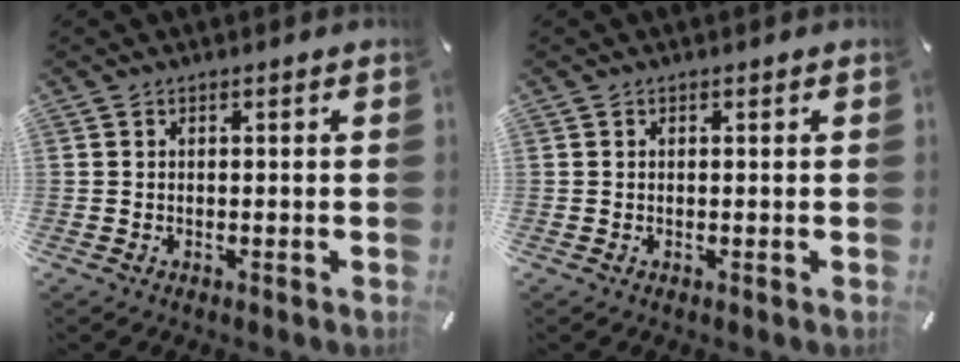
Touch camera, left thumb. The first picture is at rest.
{"total": 0.0}